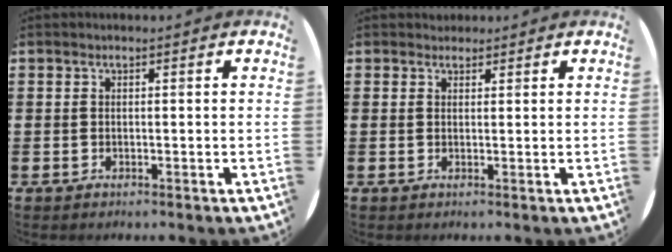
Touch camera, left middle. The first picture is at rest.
{"total": 1.1, "force": [1.0, 0.4, -0.2], "torque": [0.003, 0.003, 0.020]}